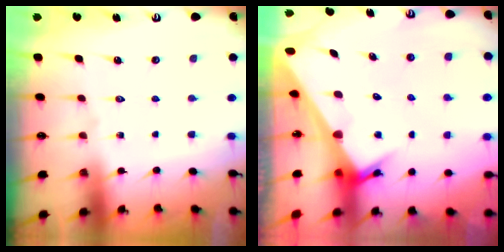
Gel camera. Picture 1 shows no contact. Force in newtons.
{"total": 3.7, "press": 3.7, "slide": 0.2}